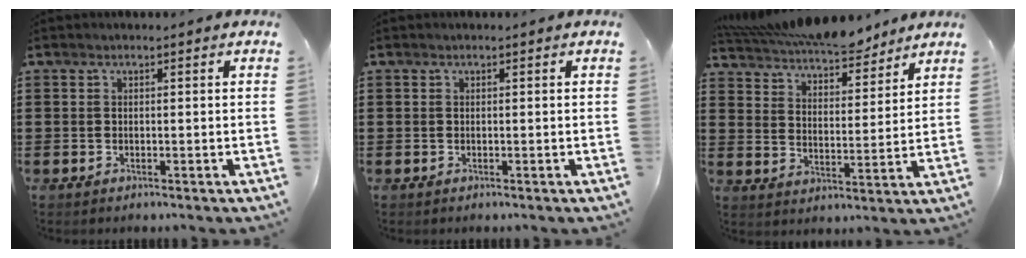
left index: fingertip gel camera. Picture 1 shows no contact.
{"total": 0.0}
{"total": 7.5, "force": [7.0, 1.4, 2.4], "torque": [-0.074, -0.028, 0.127]}